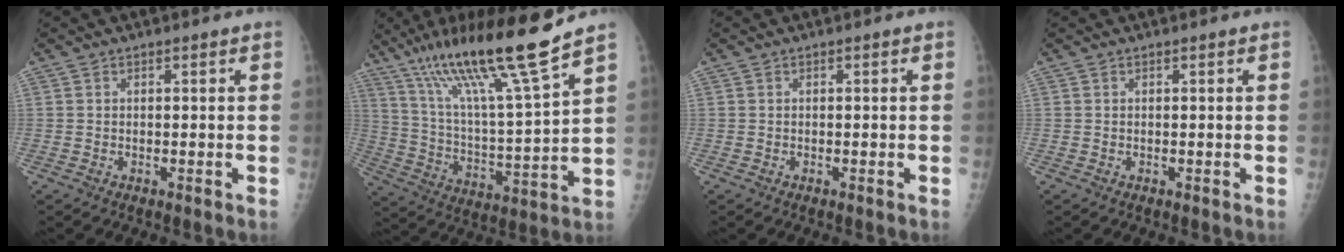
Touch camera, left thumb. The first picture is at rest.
{"total": 19.6, "force": [14.2, 0.2, 13.5], "torque": [-0.219, -0.065, 0.255]}
{"total": 0.0}
{"total": 0.0}